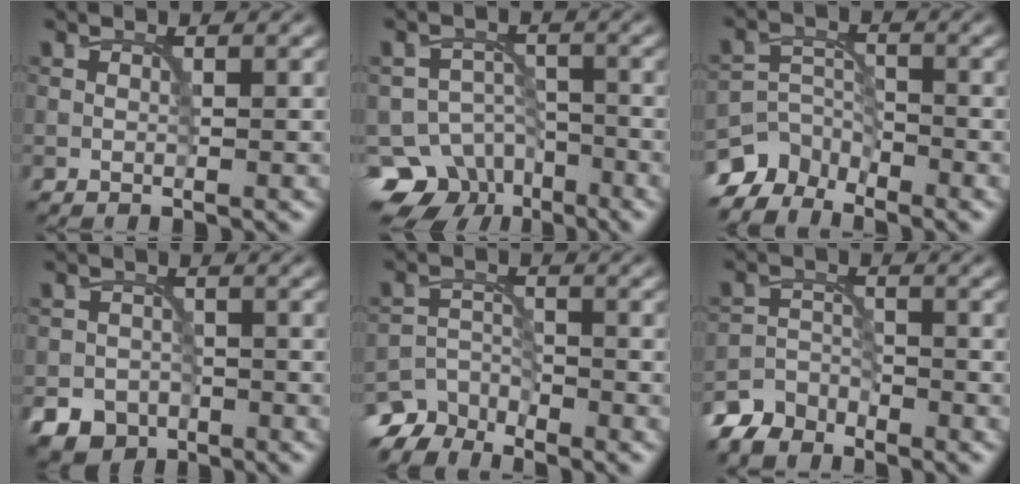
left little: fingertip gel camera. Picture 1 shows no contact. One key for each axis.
{"total": 7.6, "fx": -5.0, "fy": 5.4, "fz": 2.0, "tx": -0.012, "ty": -0.007, "tz": -0.080}
{"total": 5.0, "fx": -4.3, "fy": 2.3, "fz": 1.0, "tx": -0.009, "ty": -0.007, "tz": -0.085}
{"total": 6.1, "fx": -4.1, "fy": 4.3, "fz": 1.3, "tx": -0.005, "ty": -0.016, "tz": -0.065}
{"total": 4.4, "fx": -4.0, "fy": 1.7, "fz": 0.8, "tx": -0.005, "ty": -0.009, "tz": -0.078}
{"total": 3.4, "fx": -3.1, "fy": 1.3, "fz": 0.4, "tx": -0.005, "ty": 0.002, "tz": -0.071}